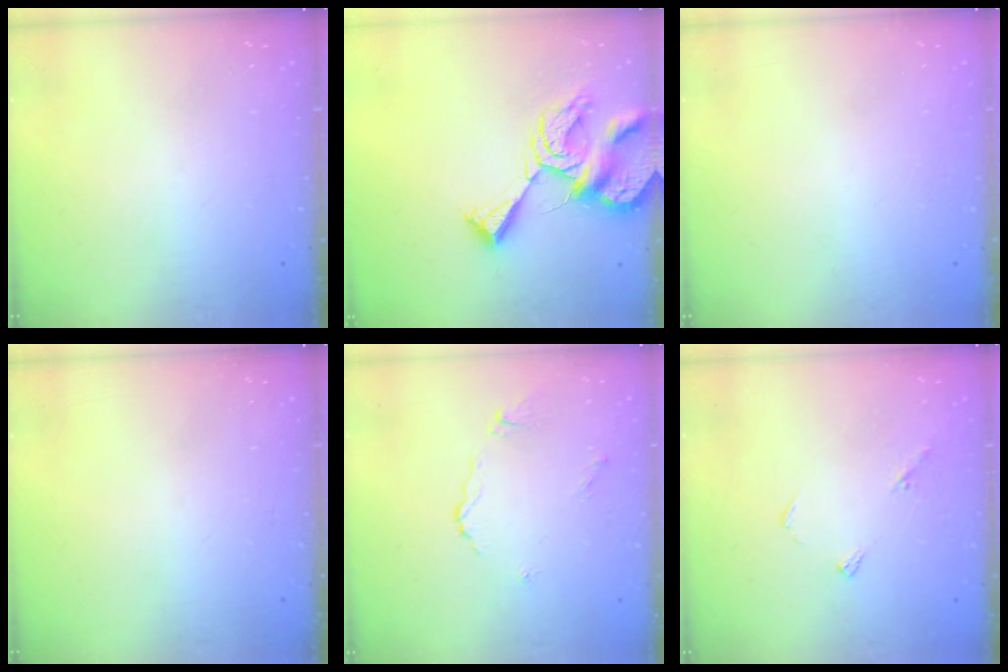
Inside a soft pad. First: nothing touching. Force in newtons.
{"total": 12.4, "press": 12.3, "slide": 1.4}
{"total": 1.9, "press": 1.9, "slide": 0.1}
{"total": 0.0}
{"total": 5.7, "press": 5.7, "slide": 0.5}
{"total": 4.7, "press": 4.7, "slide": 0.5}